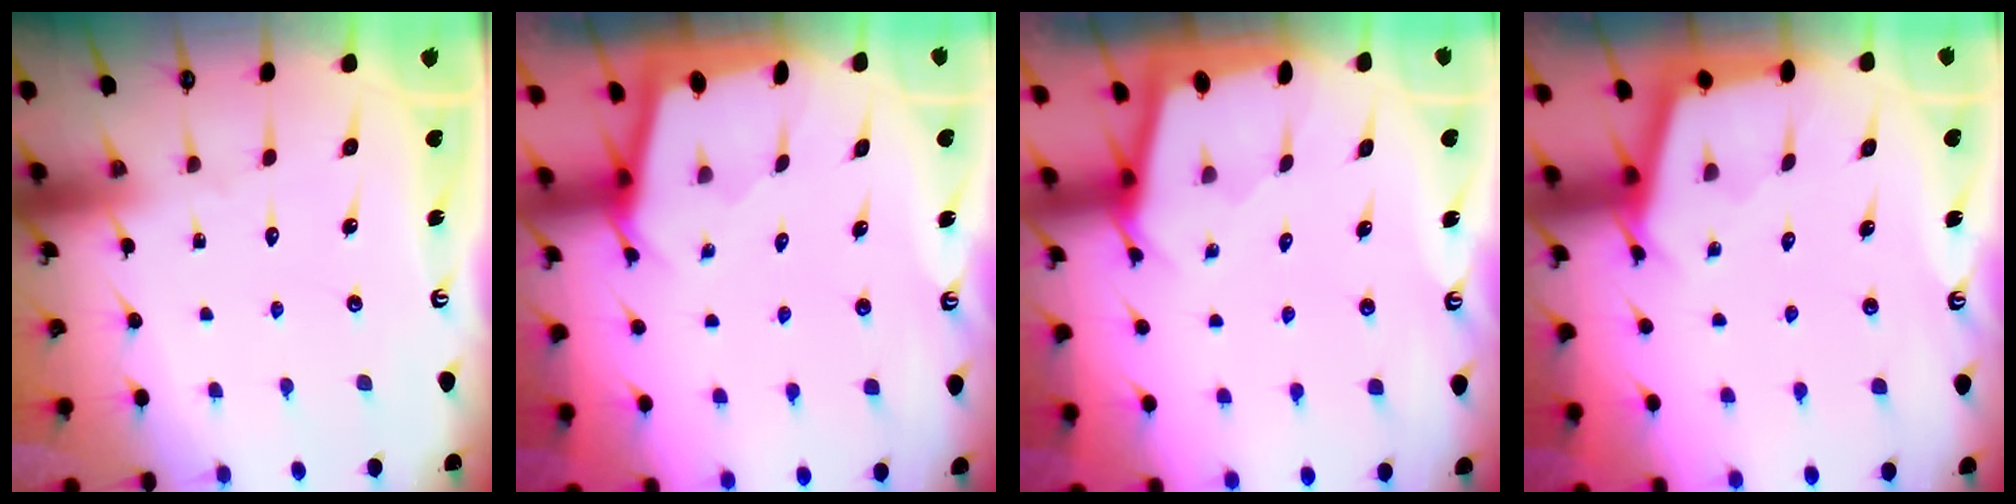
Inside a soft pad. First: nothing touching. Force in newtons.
{"total": 1.7, "press": 1.6, "slide": 0.2}
{"total": 1.7, "press": 1.6, "slide": 0.2}
{"total": 2.9, "press": 2.9, "slide": 0.4}